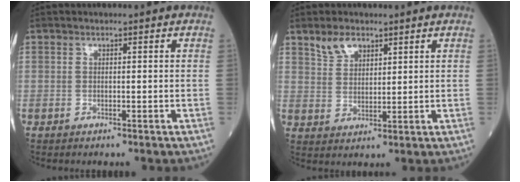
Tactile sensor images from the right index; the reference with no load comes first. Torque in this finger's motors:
{"motor_torque": [0.14, 0.06, 0.03, 0.00]}